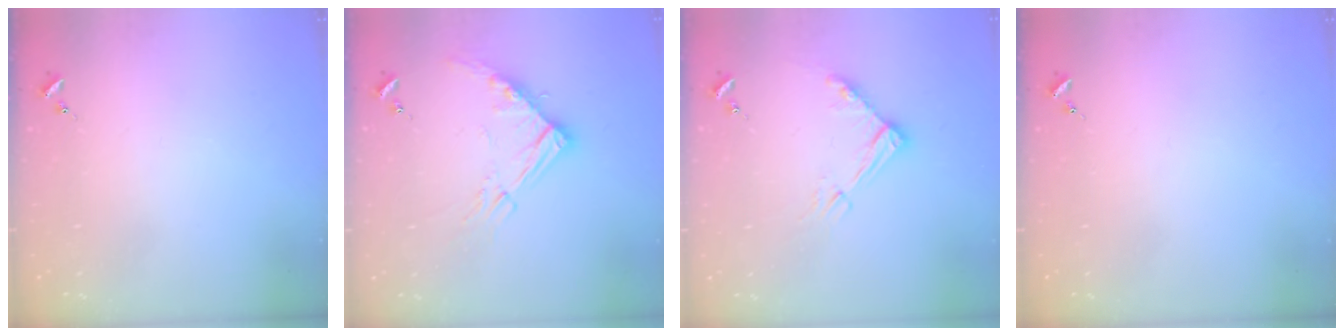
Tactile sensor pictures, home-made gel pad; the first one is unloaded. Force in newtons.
{"total": 12.3, "press": 12.2, "slide": 1.3}
{"total": 9.8, "press": 9.8, "slide": 1.0}
{"total": 0.0}